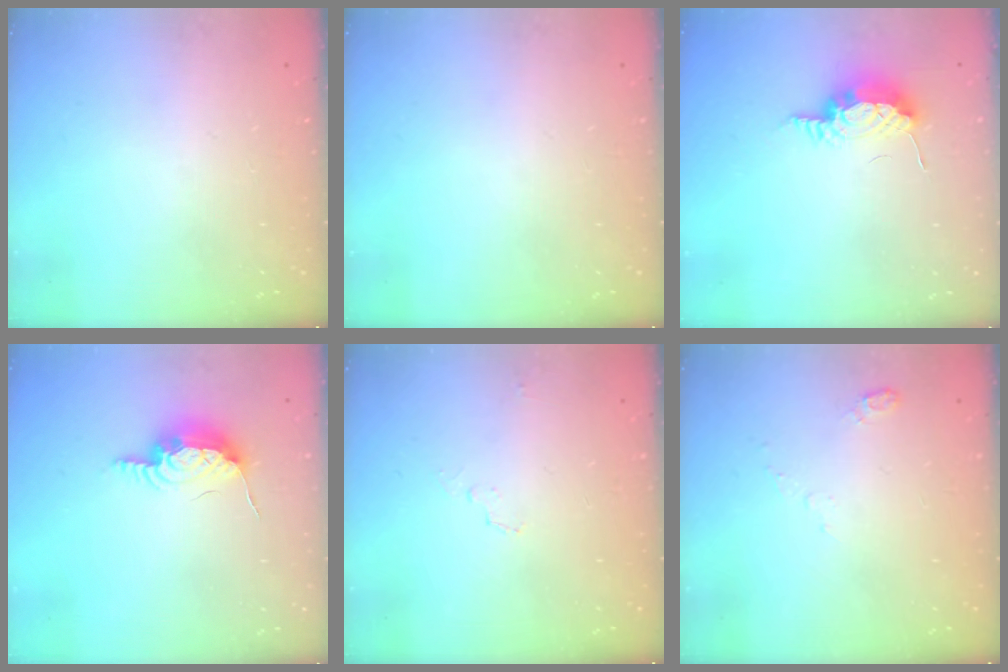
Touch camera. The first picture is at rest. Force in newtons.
{"total": 0.0}
{"total": 8.4, "press": 8.2, "slide": 2.0}
{"total": 10.3, "press": 10.2, "slide": 0.9}
{"total": 3.4, "press": 3.1, "slide": 1.5}
{"total": 4.4, "press": 4.3, "slide": 1.0}